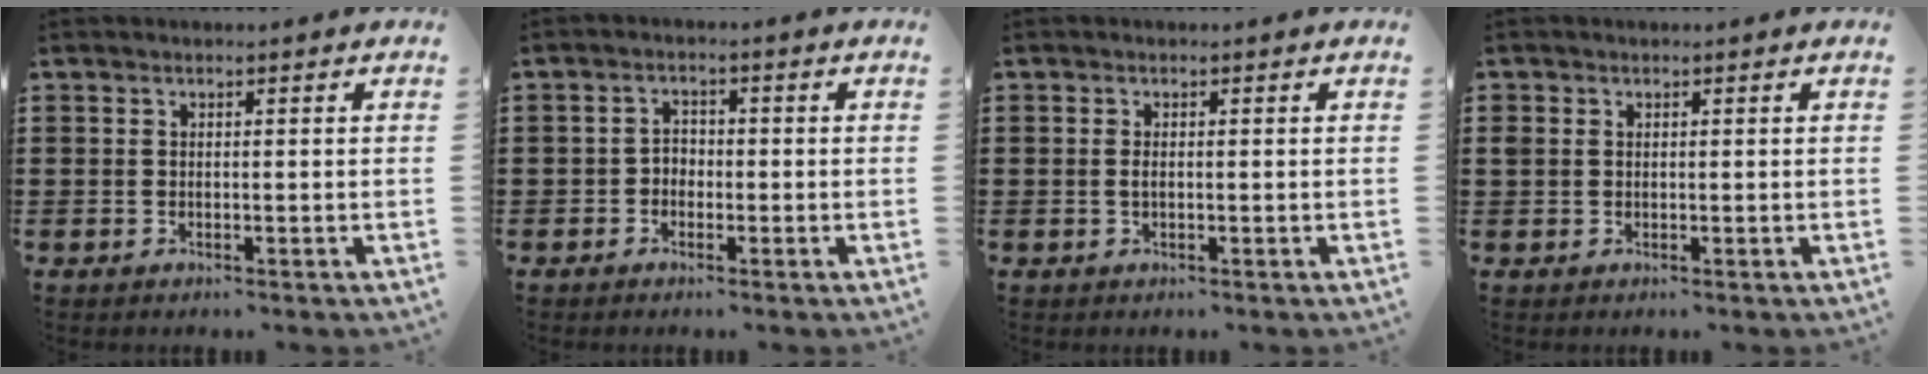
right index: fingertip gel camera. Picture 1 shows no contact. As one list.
[{"total": 1.8, "force": [-1.0, 1.3, 0.7], "torque": [-0.018, 0.005, -0.023]}, {"total": 0.9, "force": [0.0, 0.3, 0.9], "torque": [-0.019, 0.000, -0.001]}, {"total": 1.1, "force": [0.3, 1.0, 0.4], "torque": [-0.010, 0.007, 0.006]}]